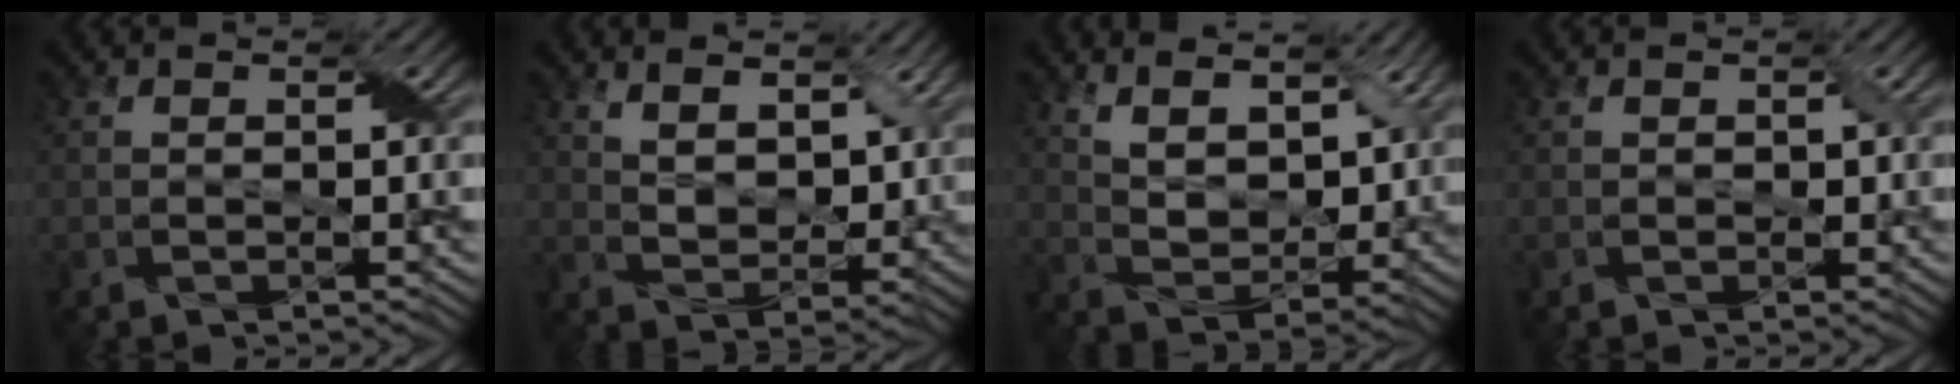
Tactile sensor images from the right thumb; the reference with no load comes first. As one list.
[{"total": 6.4, "force": [3.8, 3.3, 3.9], "torque": [-0.083, -0.010, 0.071]}, {"total": 9.2, "force": [5.5, 4.4, 5.8], "torque": [-0.123, -0.005, 0.098]}, {"total": 0.6, "force": [0.0, 0.6, 0.3], "torque": [-0.005, -0.003, 0.001]}]